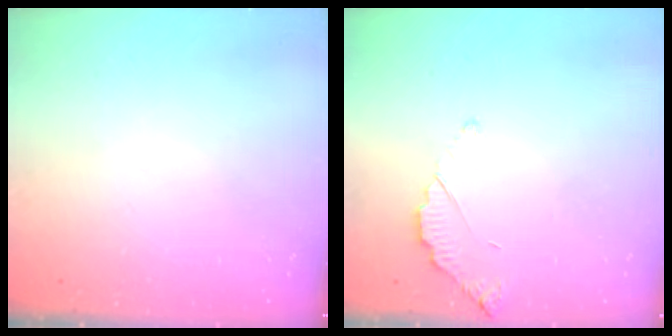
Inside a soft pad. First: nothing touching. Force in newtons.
{"total": 3.3, "press": 3.3, "slide": 0.3}